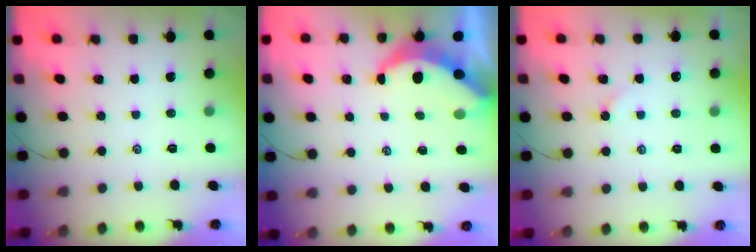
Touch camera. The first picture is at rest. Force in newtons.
{"total": 6.3, "press": 6.3, "slide": 0.2}
{"total": 2.0, "press": 1.9, "slide": 0.3}